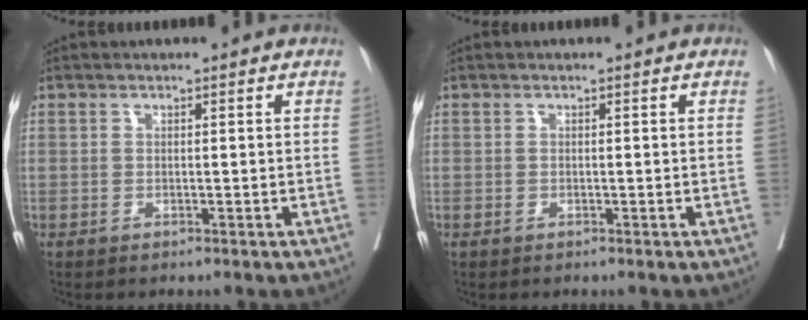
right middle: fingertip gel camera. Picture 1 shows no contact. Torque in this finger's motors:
{"motor_torque": [0.07, -0.02, -0.01, 0.00]}